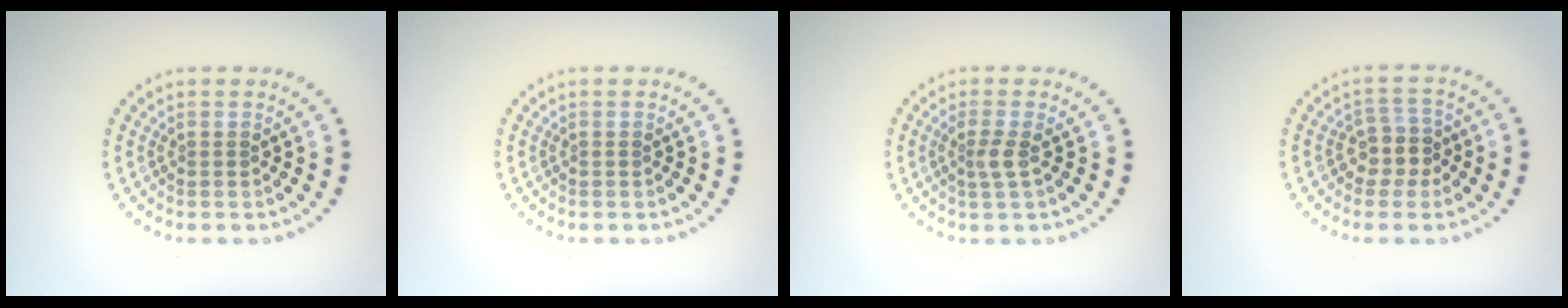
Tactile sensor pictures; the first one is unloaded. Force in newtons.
{"total": 0.0}
{"total": 1.6, "press": 1.3, "slide": 1.0}
{"total": 2.6, "press": 2.2, "slide": 1.3}